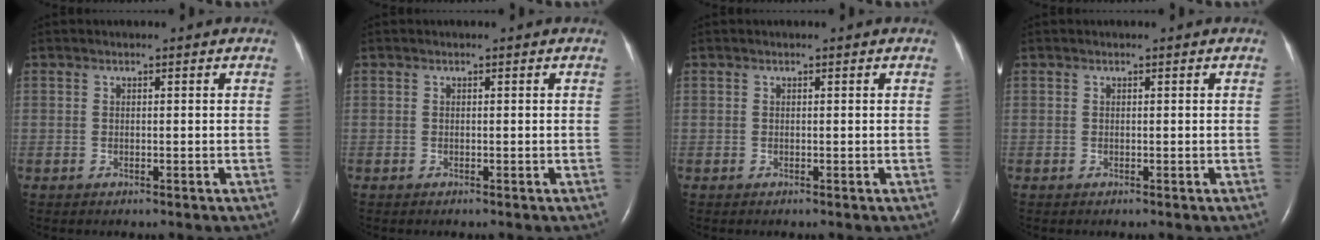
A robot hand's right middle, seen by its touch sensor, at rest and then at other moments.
{"total": 0.0}
{"total": 0.0}
{"total": 0.0}